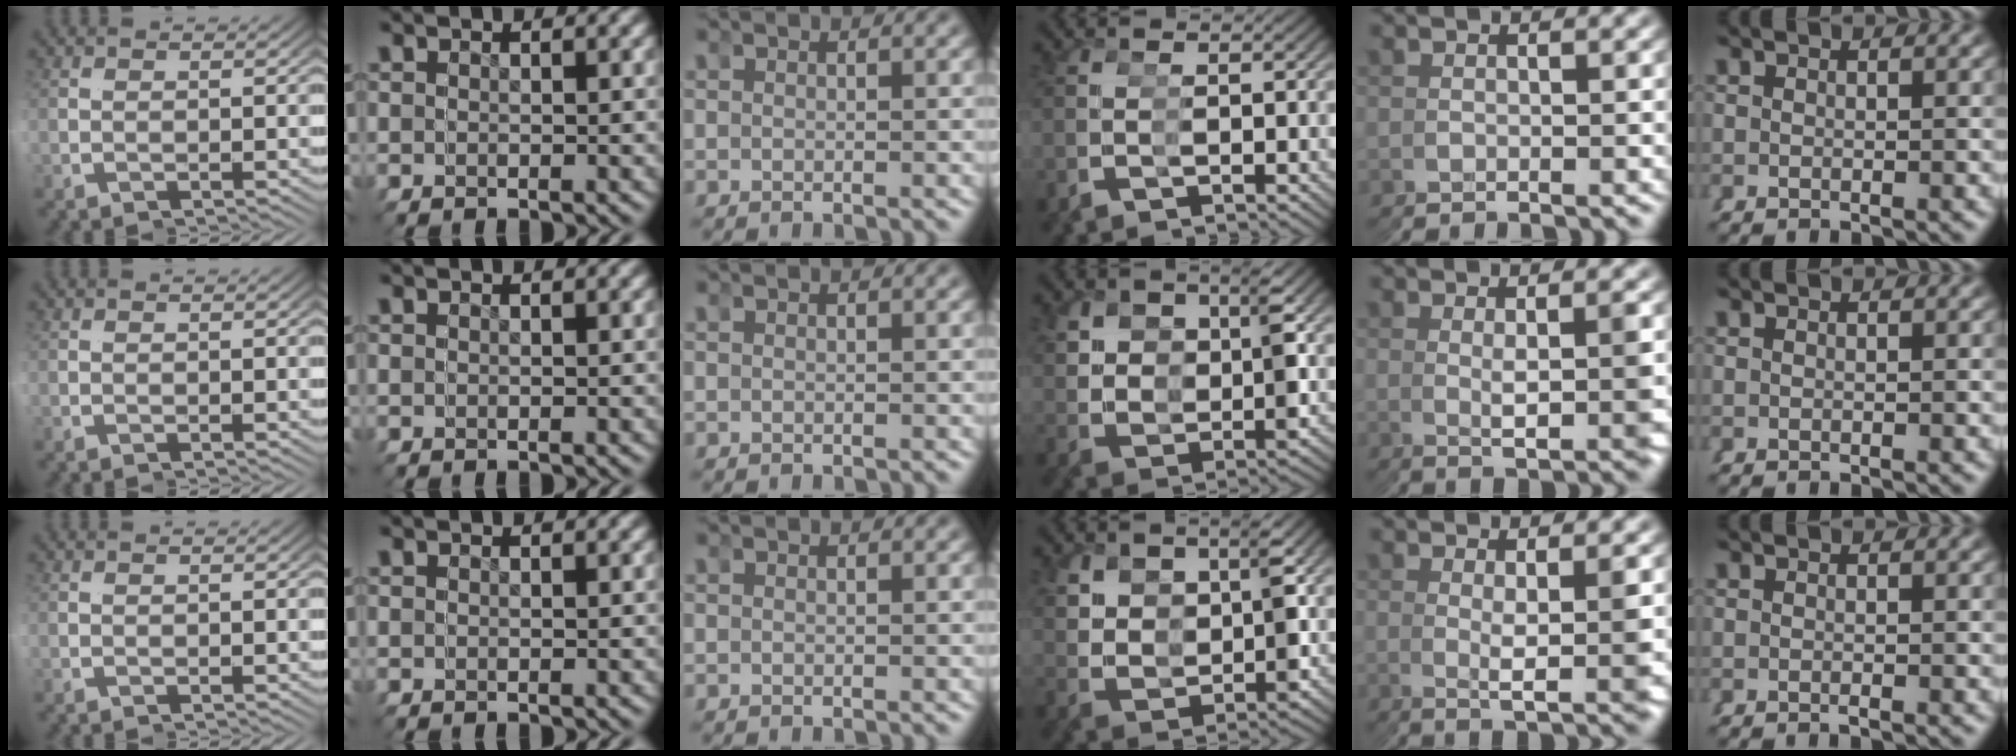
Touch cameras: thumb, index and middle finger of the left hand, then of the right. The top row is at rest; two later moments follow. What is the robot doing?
{"motion": "grasp_and_lifting", "object": "pipette"}